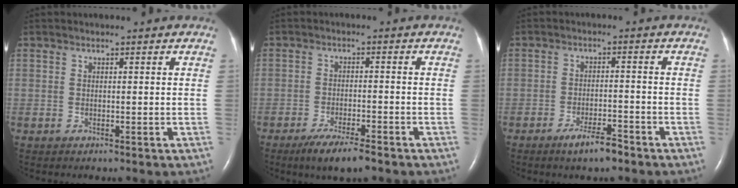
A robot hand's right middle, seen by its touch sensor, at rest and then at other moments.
{"total": 6.2, "force": [-4.5, 0.9, 4.2], "torque": [-0.075, -0.012, -0.076]}
{"total": 4.4, "force": [-3.3, 0.6, 2.9], "torque": [-0.054, -0.004, -0.057]}